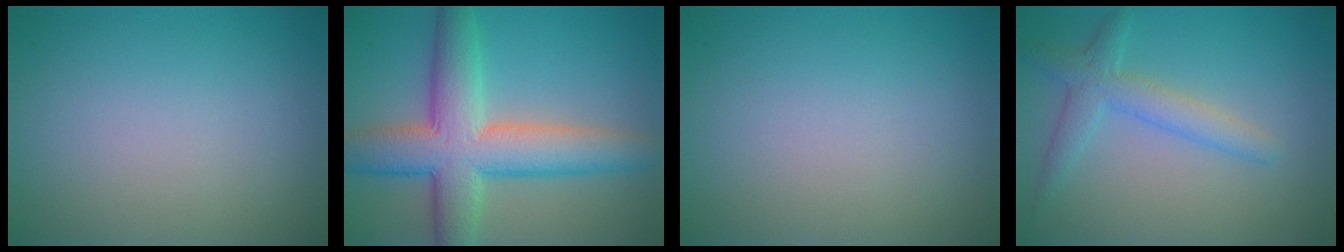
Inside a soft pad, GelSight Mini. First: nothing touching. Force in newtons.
{"total": 8.9, "press": 8.9, "slide": 0.3}
{"total": 0.0}
{"total": 2.1, "press": 2.1, "slide": 0.1}